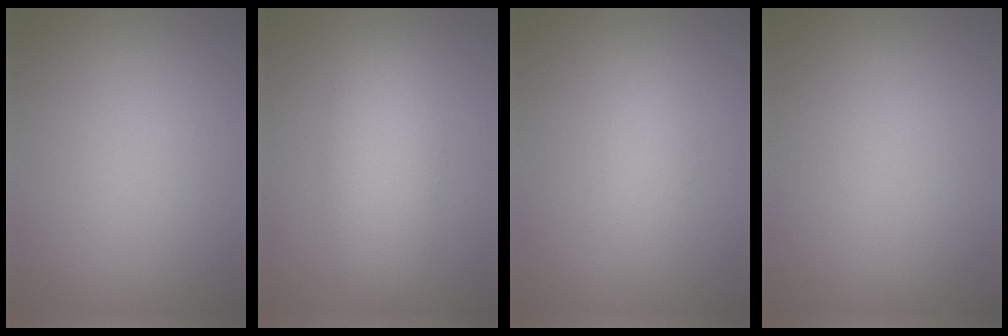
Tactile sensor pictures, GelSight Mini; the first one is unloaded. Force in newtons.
{"total": 4.8, "press": 4.8, "slide": 0.3}
{"total": 1.9, "press": 1.9, "slide": 0.1}
{"total": 0.0}